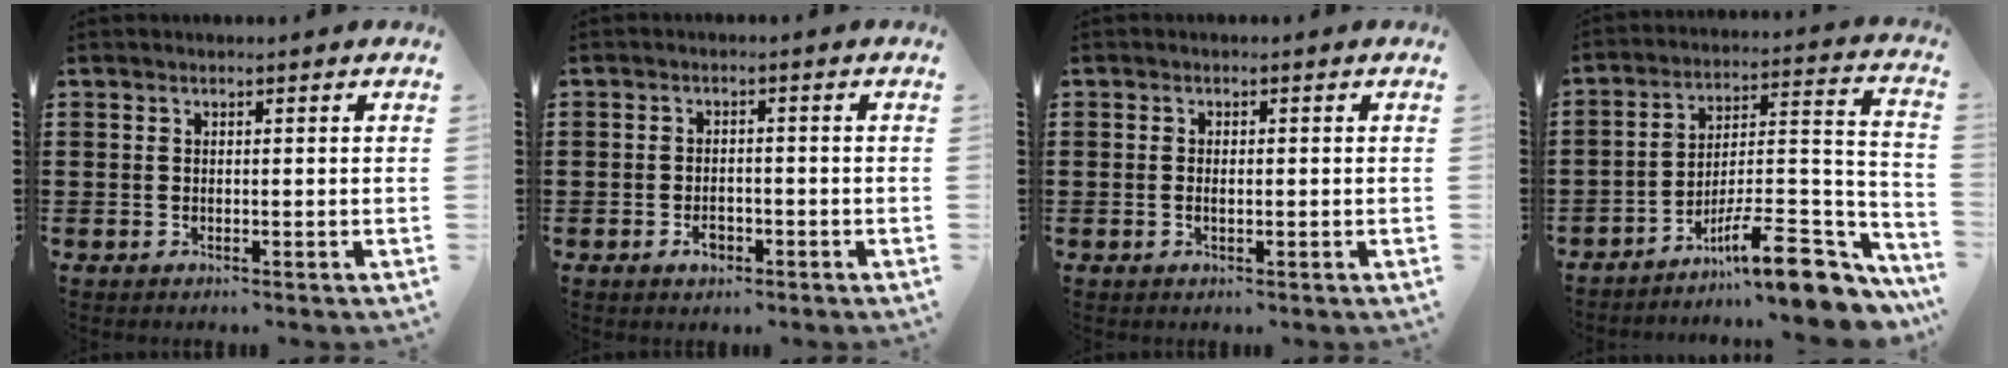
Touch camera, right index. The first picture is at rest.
{"total": 2.2, "force": [-1.2, 1.2, 1.5], "torque": [-0.029, -0.002, -0.023]}
{"total": 1.1, "force": [-0.2, 0.5, 1.0], "torque": [-0.019, 0.001, -0.004]}
{"total": 12.8, "force": [-9.1, 3.1, 8.4], "torque": [-0.105, 0.030, -0.158]}